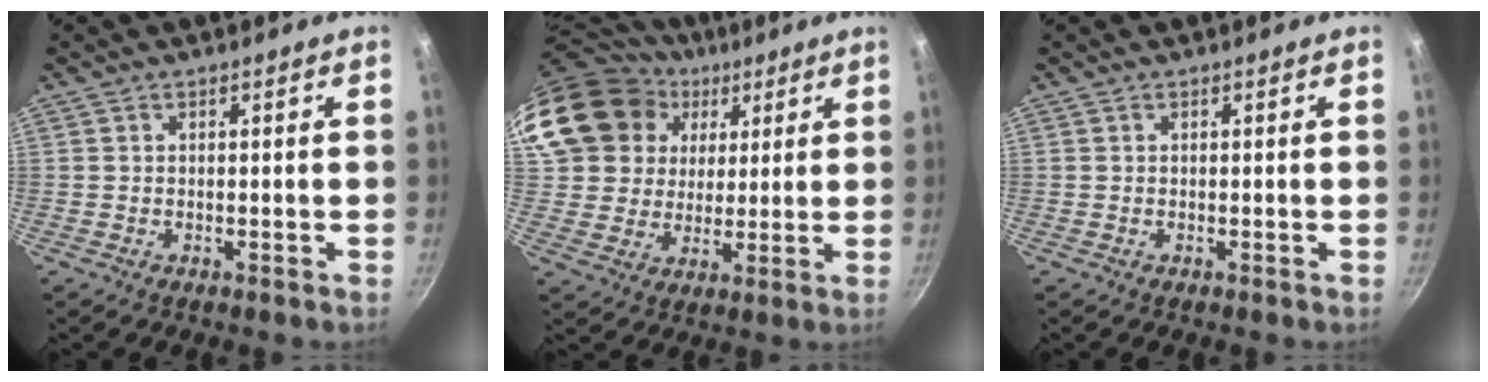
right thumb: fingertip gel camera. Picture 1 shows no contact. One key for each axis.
{"total": 21.4, "fx": 8.9, "fy": 17.4, "fz": 8.7, "tx": -0.175, "ty": 0.021, "tz": 0.173}
{"total": 0.0}